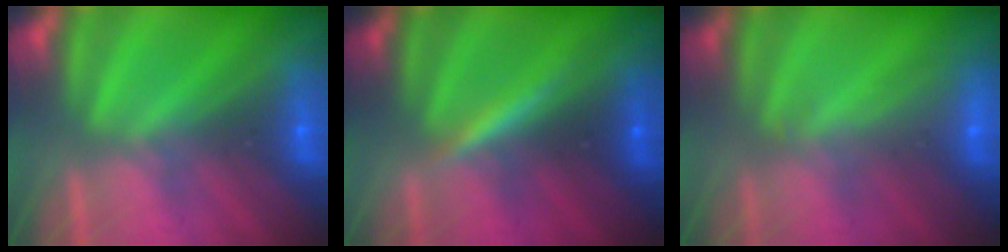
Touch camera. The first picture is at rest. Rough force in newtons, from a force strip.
{"total": 3.6}
{"total": 2.3}